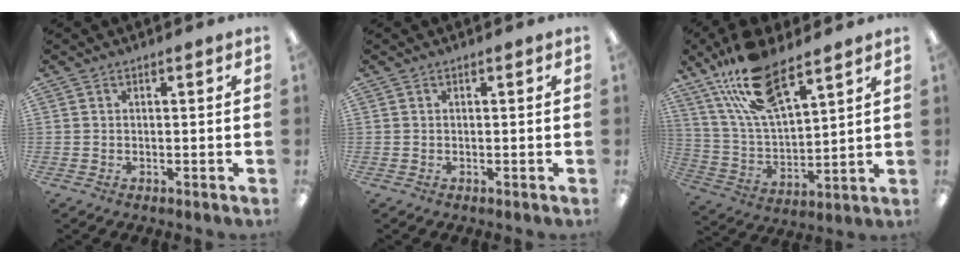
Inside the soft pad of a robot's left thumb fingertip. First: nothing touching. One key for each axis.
{"total": 0.0}
{"total": 17.4, "fx": 12.2, "fy": 6.2, "fz": 10.7, "tx": -0.220, "ty": -0.044, "tz": 0.217}